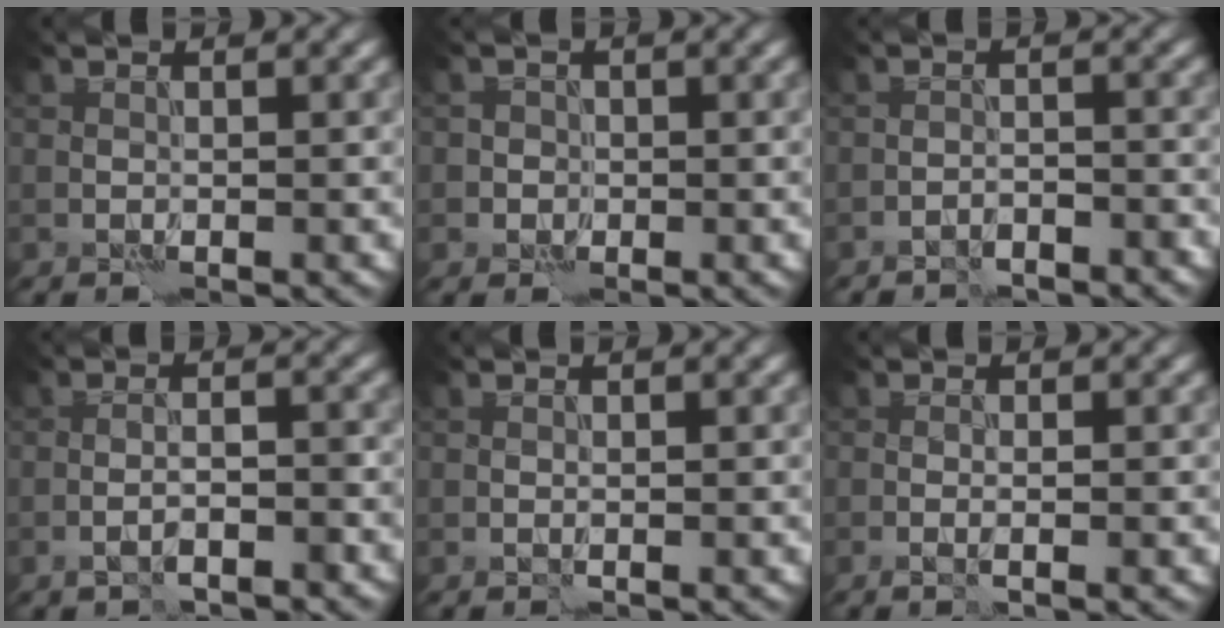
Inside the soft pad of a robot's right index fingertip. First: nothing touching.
{"total": 1.9, "force": [-0.5, 1.8, 0.0], "torque": [0.023, 0.008, -0.022]}
{"total": 2.2, "force": [-2.1, 0.5, 0.5], "torque": [-0.001, 0.005, -0.037]}
{"total": 2.6, "force": [-1.8, 0.5, 1.8], "torque": [-0.031, 0.003, -0.032]}
{"total": 0.0}
{"total": 1.1, "force": [-0.3, 0.0, 1.0], "torque": [-0.015, 0.000, -0.006]}